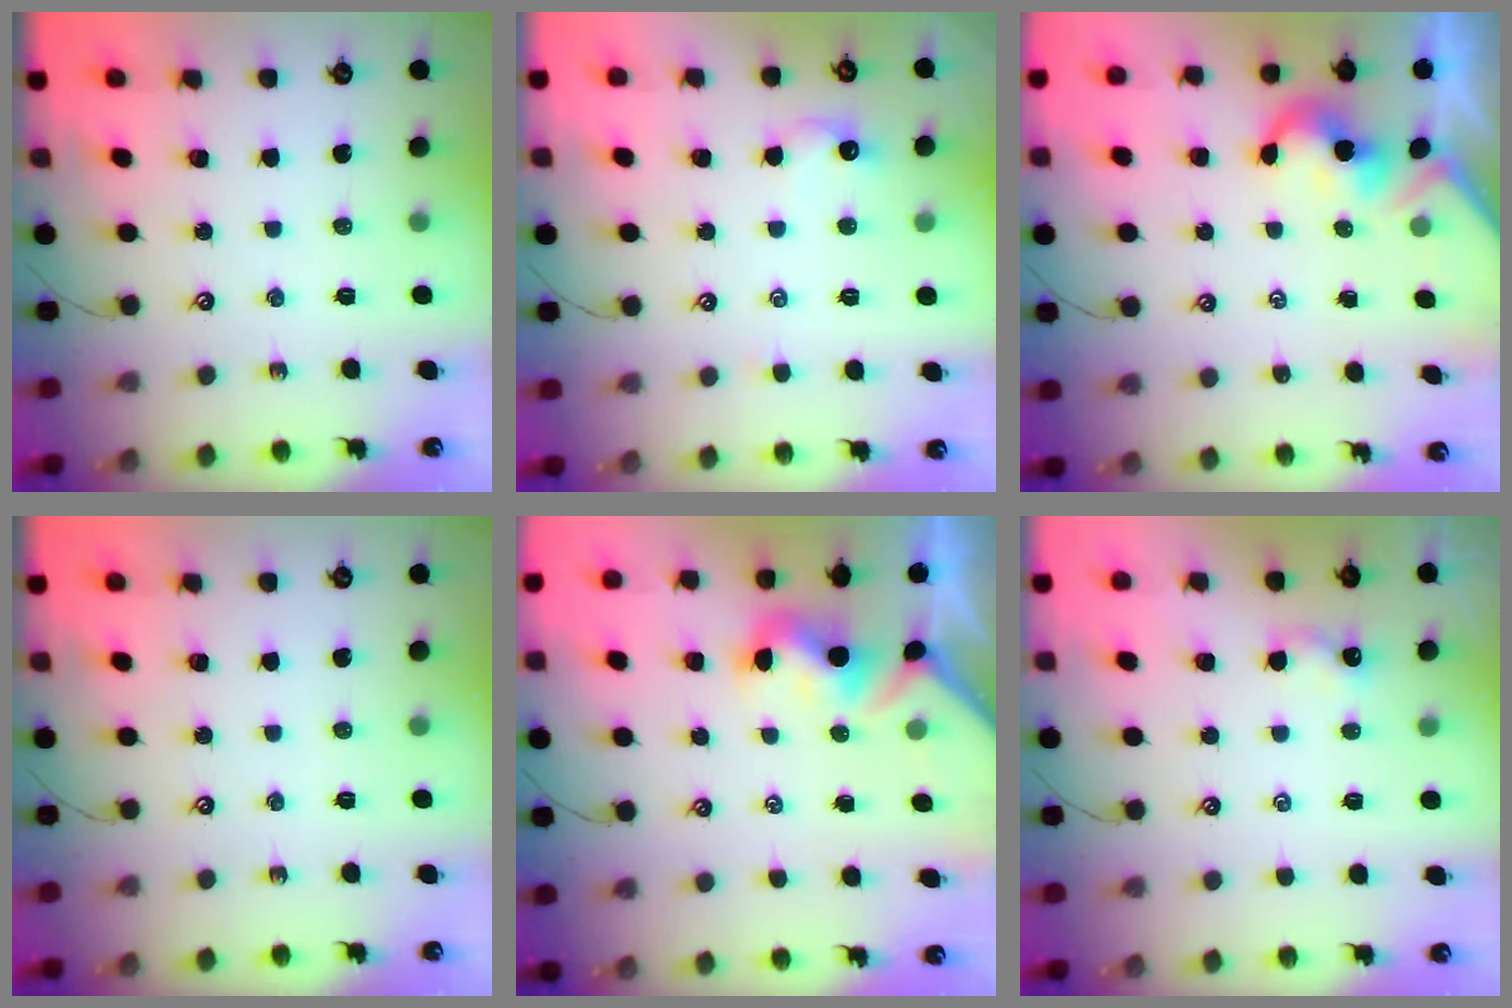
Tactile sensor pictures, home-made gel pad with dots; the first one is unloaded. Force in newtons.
{"total": 0.8, "press": 0.6, "slide": 0.5}
{"total": 2.1, "press": 2.1, "slide": 0.4}
{"total": 0.0}
{"total": 1.6, "press": 1.5, "slide": 0.7}
{"total": 1.2, "press": 1.1, "slide": 0.3}